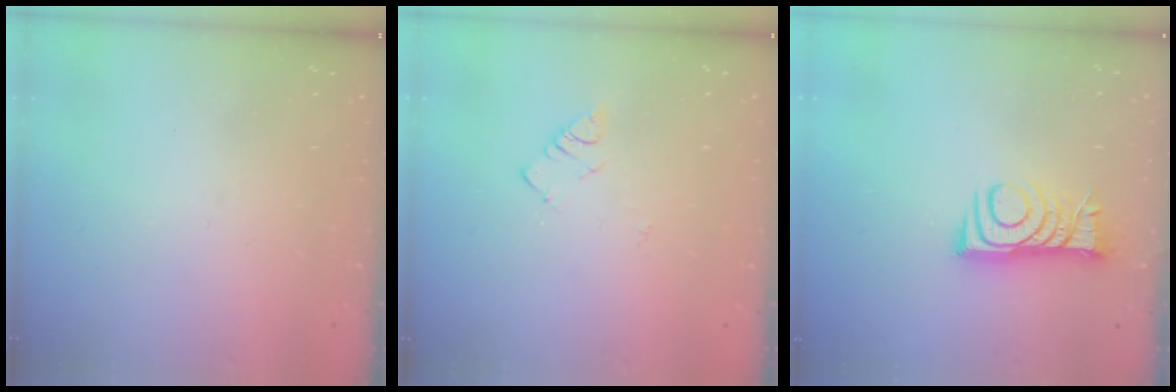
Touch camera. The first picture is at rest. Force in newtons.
{"total": 2.8, "press": 2.7, "slide": 0.4}
{"total": 9.0, "press": 9.0, "slide": 0.1}